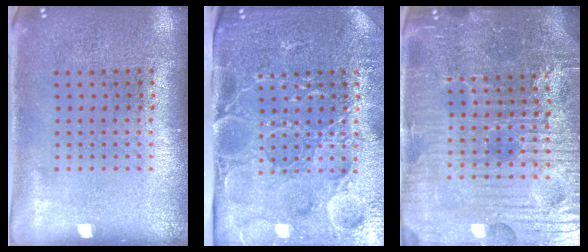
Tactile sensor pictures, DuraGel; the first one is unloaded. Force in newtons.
{"total": 4.8, "press": 4.1, "slide": 2.4}
{"total": 6.0, "press": 5.6, "slide": 2.3}